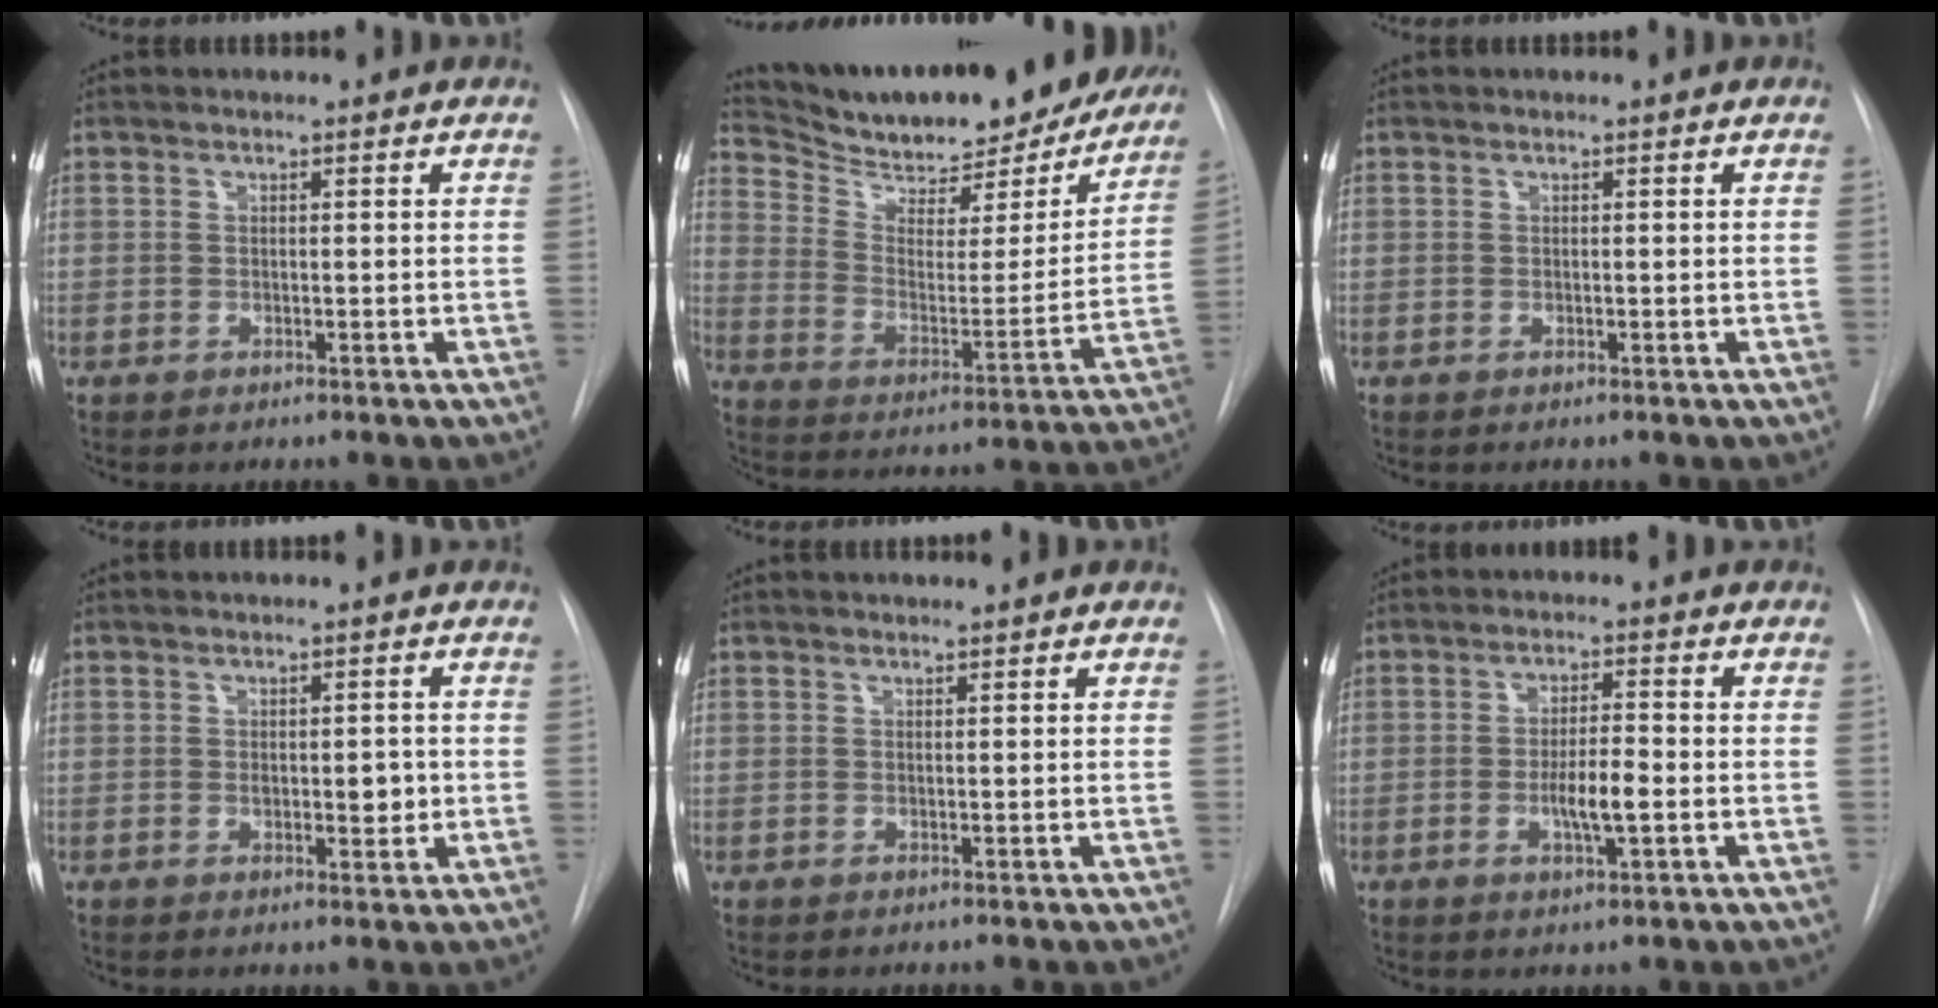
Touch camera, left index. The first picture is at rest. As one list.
[{"total": 25.0, "force": [22.6, 5.8, 9.2], "torque": [-0.150, -0.046, 0.311]}, {"total": 0.0}, {"total": 3.2, "force": [-0.6, 1.6, 2.7], "torque": [-0.032, -0.008, -0.005]}, {"total": 0.0}, {"total": 5.2, "force": [-1.8, 0.8, 4.8], "torque": [-0.089, -0.008, -0.029]}]